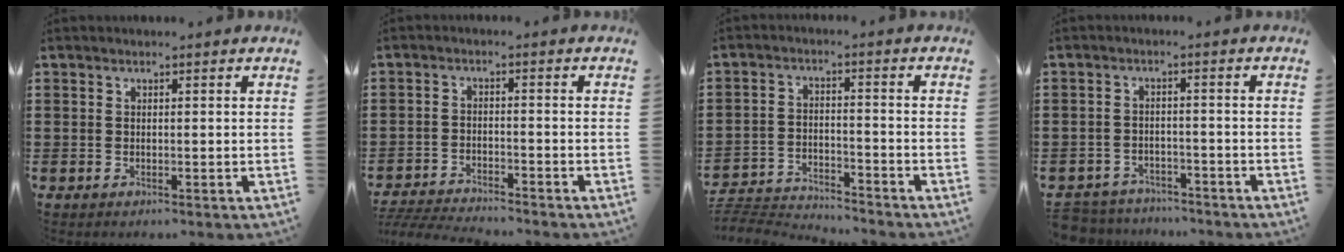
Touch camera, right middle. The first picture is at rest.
{"total": 4.3, "force": [-4.3, 0.3, 0.5], "torque": [-0.024, -0.001, -0.094]}
{"total": 4.6, "force": [-4.6, 0.6, 0.4], "torque": [-0.018, 0.006, -0.099]}
{"total": 3.8, "force": [-3.8, 0.7, -0.2], "torque": [-0.010, -0.001, -0.083]}